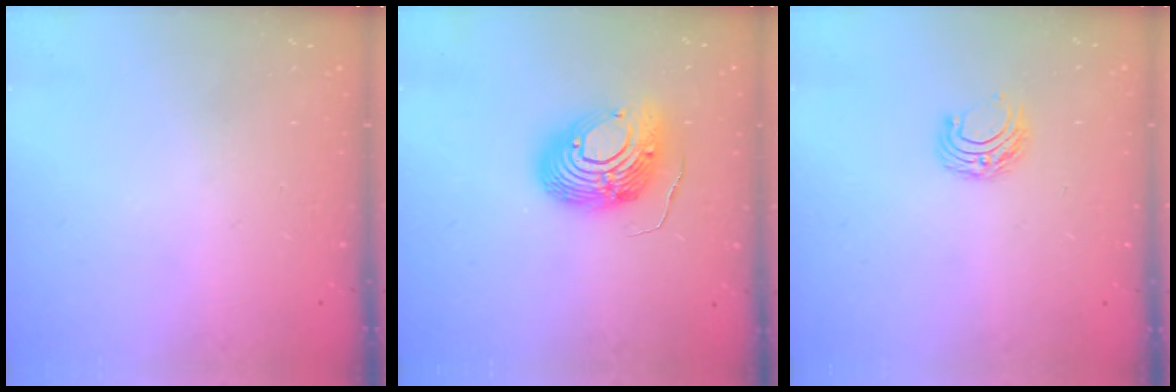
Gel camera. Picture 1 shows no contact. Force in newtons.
{"total": 13.7, "press": 13.7, "slide": 1.2}
{"total": 6.2, "press": 6.2, "slide": 0.5}